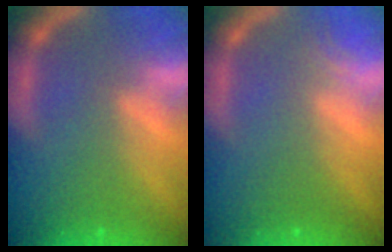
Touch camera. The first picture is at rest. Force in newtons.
{"total": 0.9}